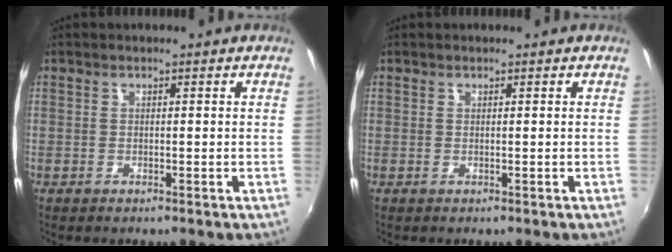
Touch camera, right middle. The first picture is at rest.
{"total": 0.0}